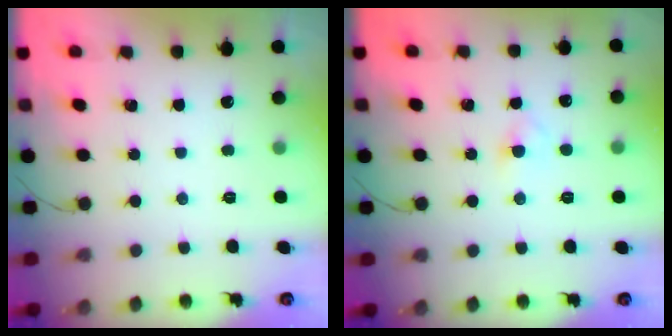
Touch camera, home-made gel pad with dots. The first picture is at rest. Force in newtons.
{"total": 2.5, "press": 2.4, "slide": 0.6}